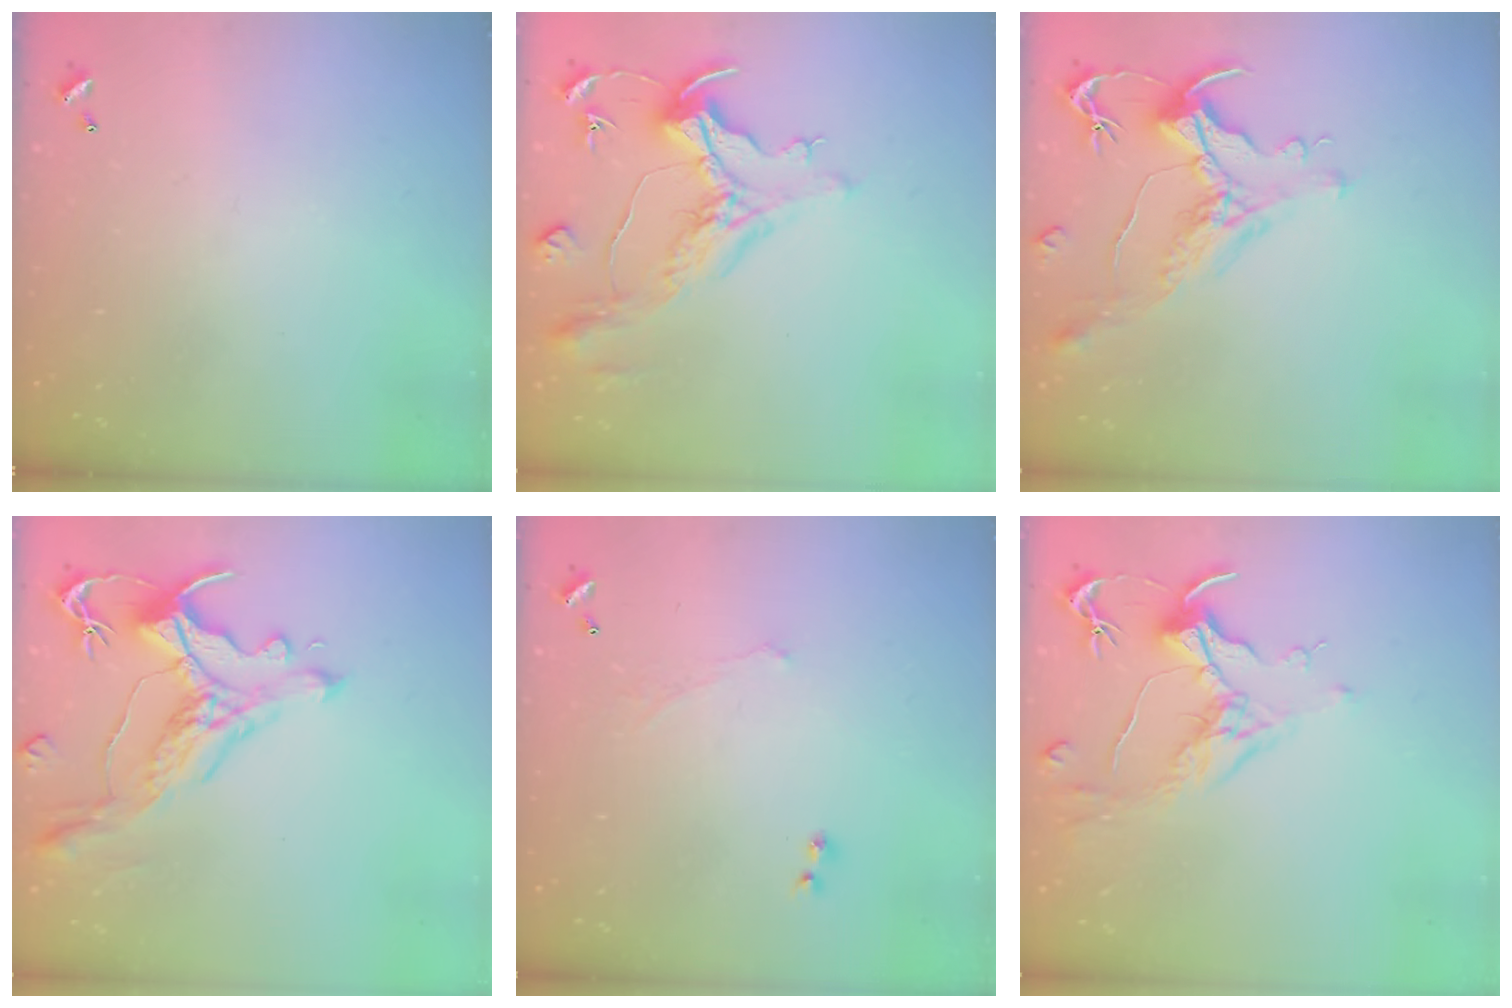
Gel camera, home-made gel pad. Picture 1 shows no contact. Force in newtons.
{"total": 1.5, "press": 0.8, "slide": 1.2}
{"total": 1.7, "press": 1.1, "slide": 1.3}
{"total": 1.7, "press": 1.2, "slide": 1.1}
{"total": 1.1, "press": 0.7, "slide": 0.9}
{"total": 1.7, "press": 1.5, "slide": 0.9}